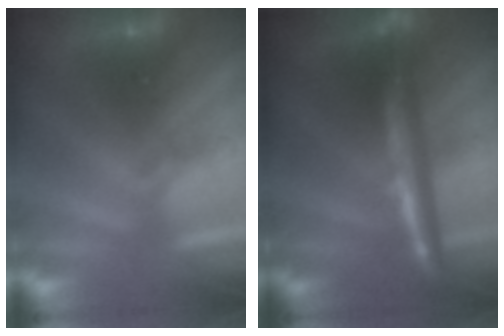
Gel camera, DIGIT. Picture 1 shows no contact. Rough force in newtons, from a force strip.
{"total": 2.9}